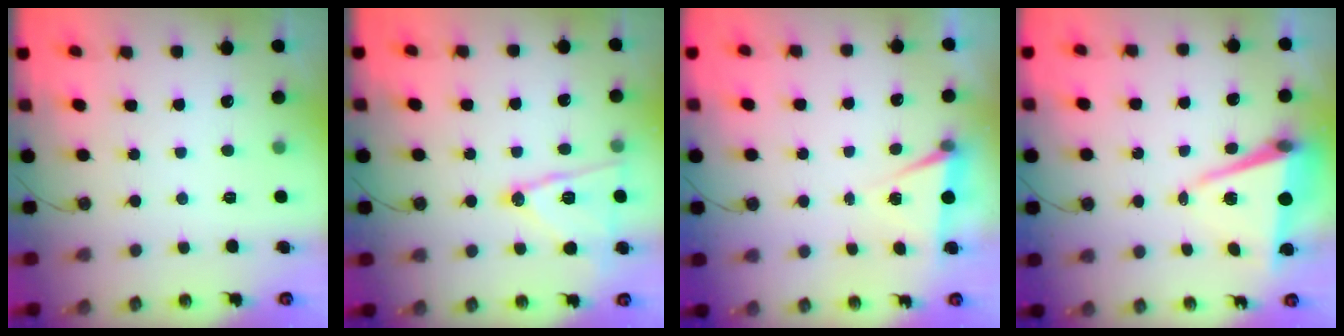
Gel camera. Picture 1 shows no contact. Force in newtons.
{"total": 14.0, "press": 14.0, "slide": 0.8}
{"total": 4.8, "press": 1.9, "slide": 4.4}
{"total": 7.4, "press": 6.4, "slide": 3.8}